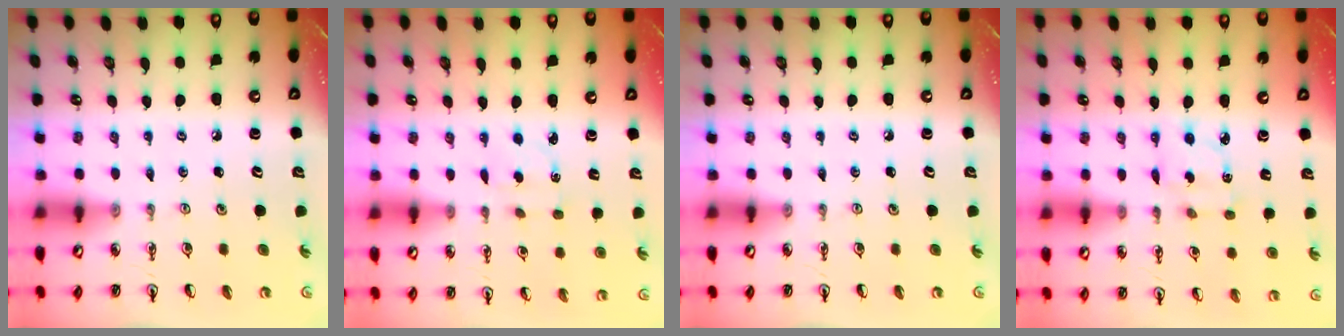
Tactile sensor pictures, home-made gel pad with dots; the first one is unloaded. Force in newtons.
{"total": 1.9, "press": 1.9, "slide": 0.4}
{"total": 0.0}
{"total": 2.7, "press": 2.7, "slide": 0.2}